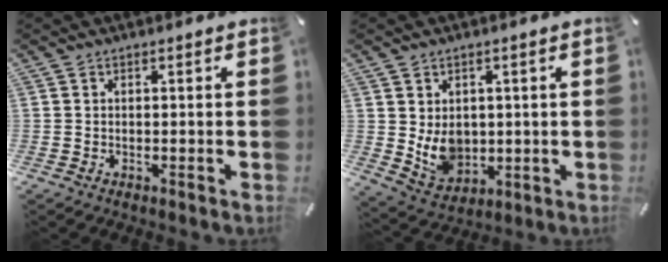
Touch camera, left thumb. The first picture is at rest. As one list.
[{"total": 7.9, "force": [1.3, 6.8, 3.8], "torque": [-0.074, -0.019, 0.024]}]